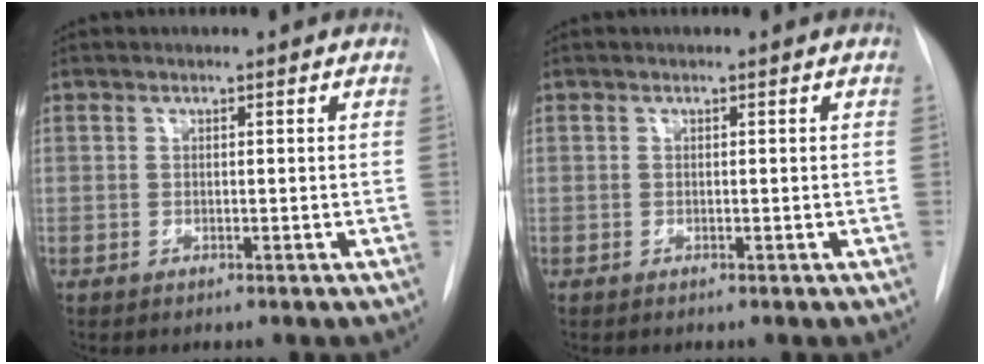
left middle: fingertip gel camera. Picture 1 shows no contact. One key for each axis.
{"total": 0.0}